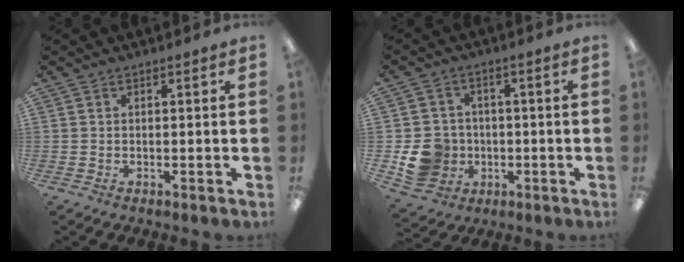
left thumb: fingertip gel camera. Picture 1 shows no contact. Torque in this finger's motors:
{"motor_torque": [0.14, 2.05, 0.39, 0.01, 0.05]}